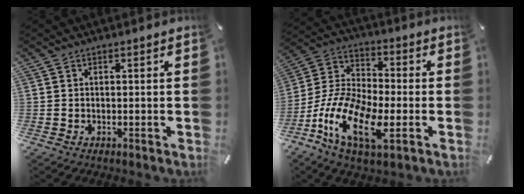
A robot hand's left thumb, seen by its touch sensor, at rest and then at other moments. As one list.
[{"total": 14.8, "force": [-6.5, 6.8, 11.4], "torque": [-0.249, 0.007, -0.119]}]